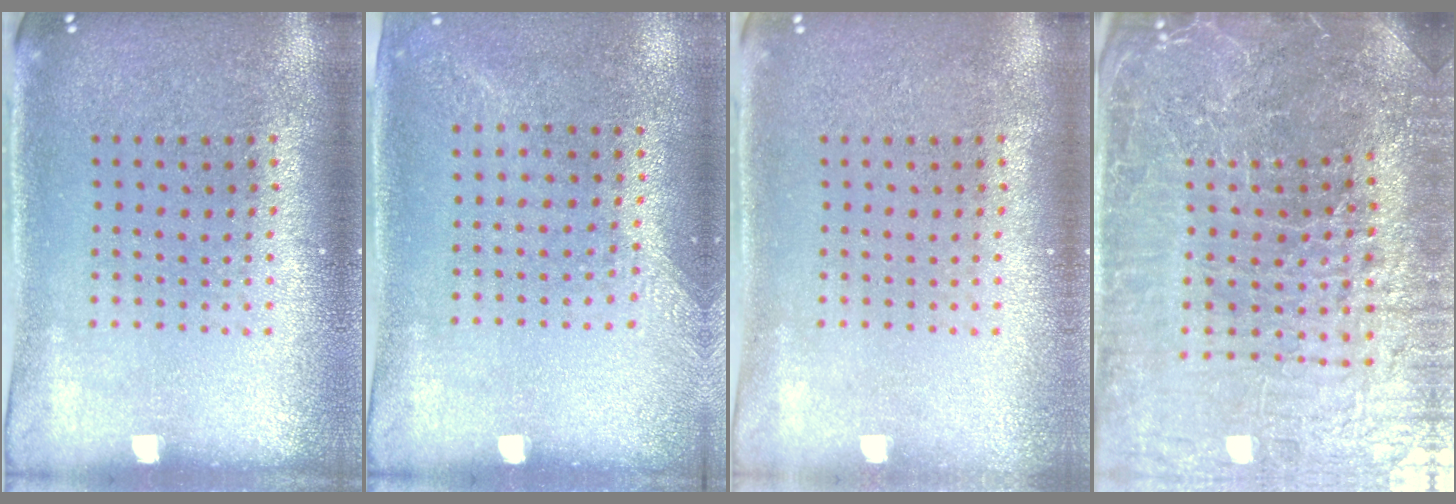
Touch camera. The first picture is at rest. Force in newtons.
{"total": 1.3, "press": 1.0, "slide": 0.9}
{"total": 0.7, "press": 0.6, "slide": 0.3}
{"total": 5.7, "press": 5.2, "slide": 2.1}